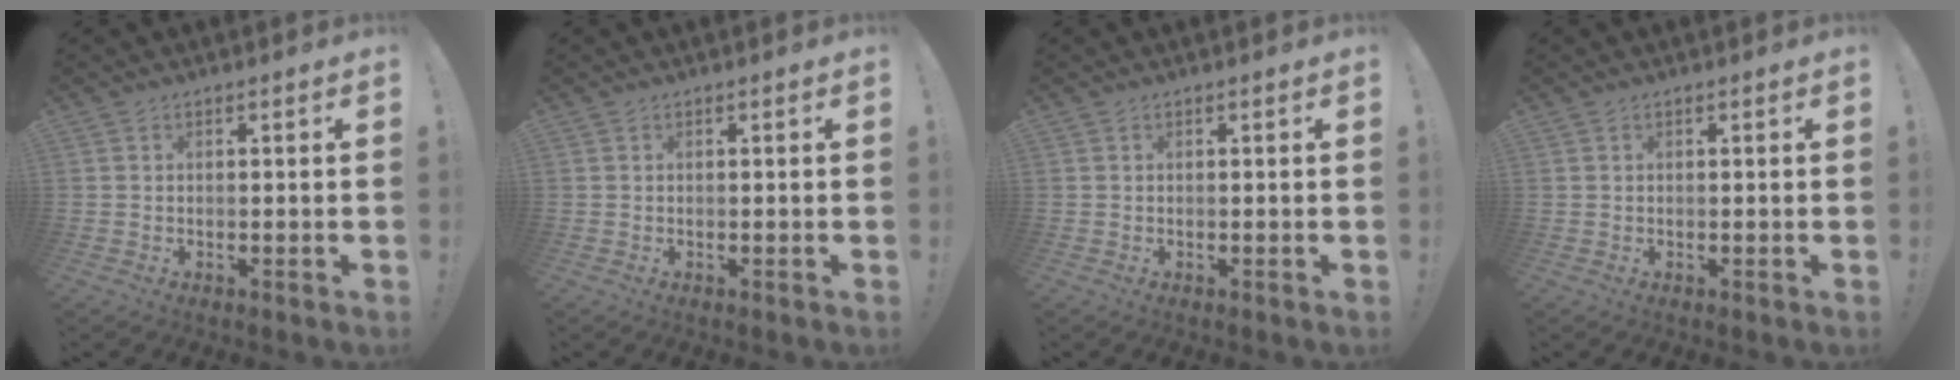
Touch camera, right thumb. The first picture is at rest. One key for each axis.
{"total": 0.0}
{"total": 0.0}
{"total": 0.0}